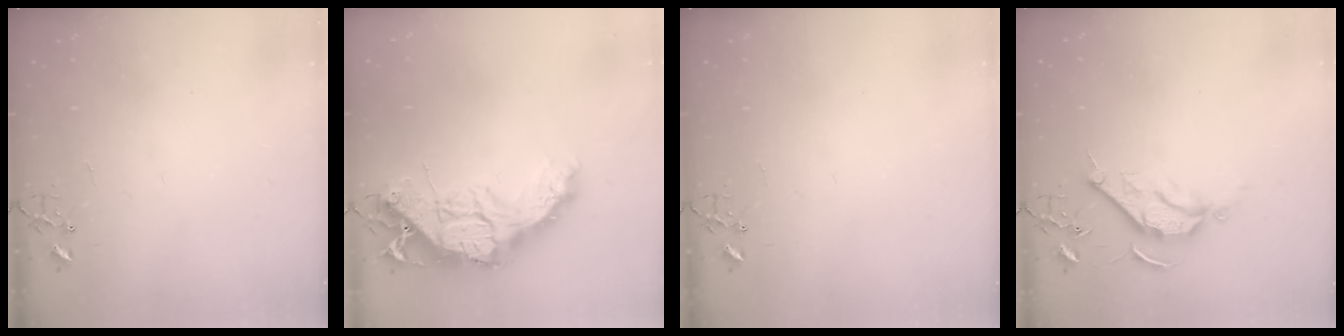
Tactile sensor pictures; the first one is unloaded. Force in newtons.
{"total": 18.5, "press": 18.4, "slide": 2.0}
{"total": 0.0}
{"total": 9.1, "press": 9.1, "slide": 0.1}